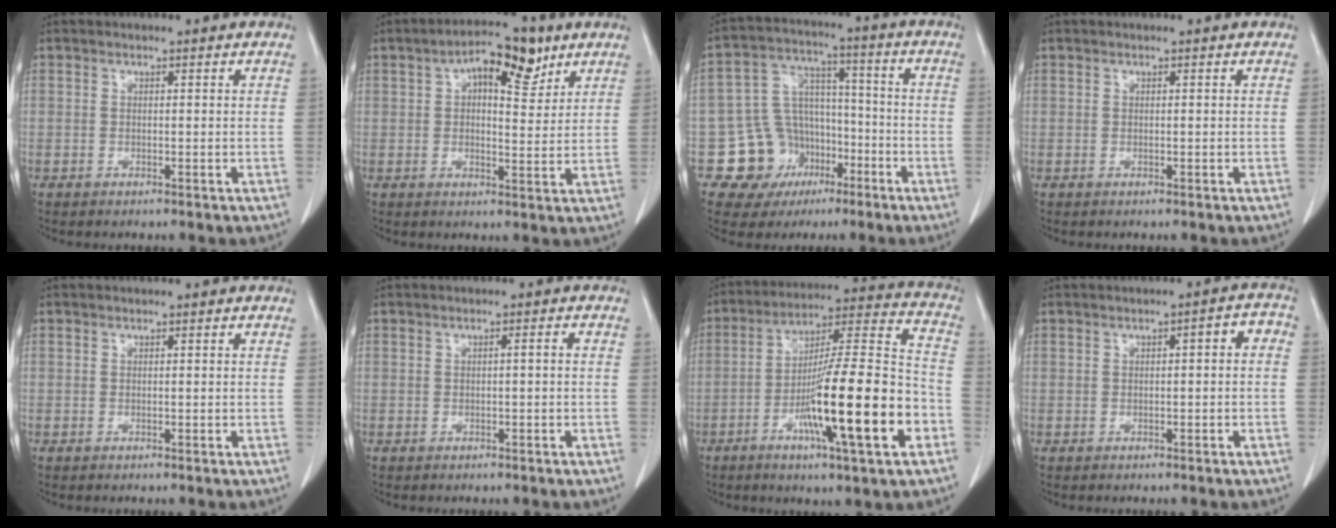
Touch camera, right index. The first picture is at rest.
{"total": 10.1, "force": [4.8, 4.3, 7.8], "torque": [-0.123, 0.022, 0.075]}
{"total": 13.1, "force": [-5.6, 11.4, 3.5], "torque": [-0.055, 0.060, -0.075]}
{"total": 0.0}
{"total": 0.0}
{"total": 1.3, "force": [-0.1, 0.3, 1.3], "torque": [-0.028, 0.006, 0.002]}
{"total": 21.4, "force": [-7.5, 1.6, 20.0], "torque": [-0.312, -0.008, -0.121]}
{"total": 3.7, "force": [0.1, 1.3, 3.5], "torque": [-0.047, 0.028, 0.000]}